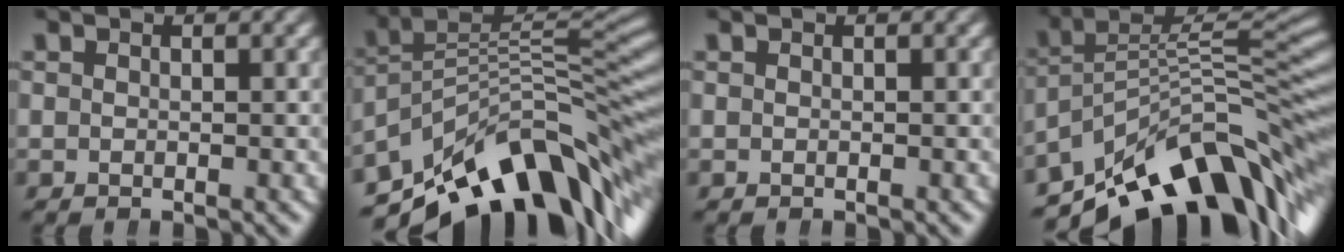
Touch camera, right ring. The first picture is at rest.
{"total": 17.8, "force": [-7.0, 10.2, 12.7], "torque": [-0.177, -0.031, -0.096]}
{"total": 0.0}
{"total": 16.6, "force": [-8.0, 9.0, 11.4], "torque": [-0.144, -0.028, -0.110]}